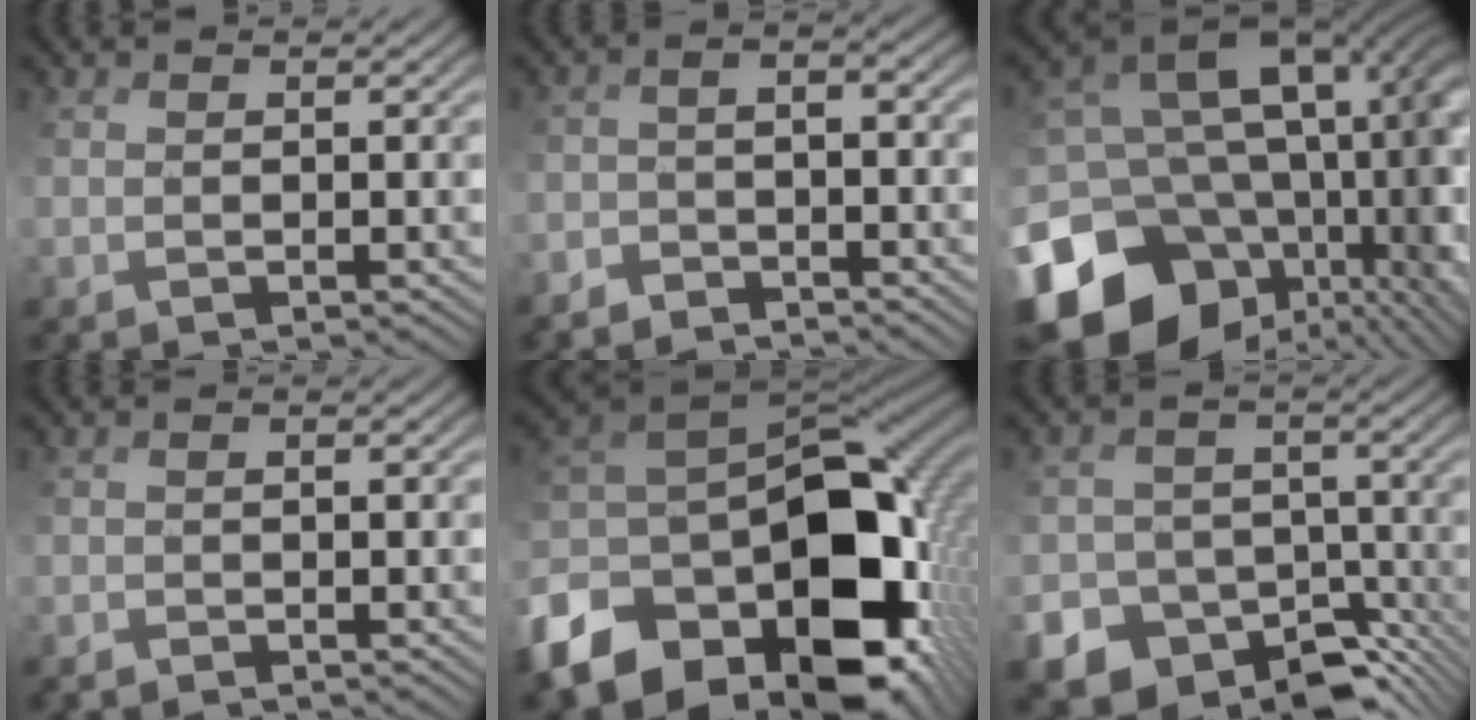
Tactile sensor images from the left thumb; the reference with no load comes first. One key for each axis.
{"total": 4.0, "fx": -3.7, "fy": 0.6, "fz": 1.2, "tx": -0.021, "ty": -0.003, "tz": -0.075}
{"total": 20.1, "fx": -4.1, "fy": 15.3, "fz": 12.4, "tx": -0.244, "ty": -0.026, "tz": -0.038}
{"total": 1.7, "fx": -1.6, "fy": 0.3, "fz": 0.5, "tx": -0.002, "ty": 0.000, "tz": -0.029}
{"total": 19.6, "fx": -6.6, "fy": 12.9, "fz": 13.2, "tx": -0.291, "ty": -0.042, "tz": -0.090}
{"total": 13.8, "fx": -9.4, "fy": 9.4, "fz": 3.8, "tx": -0.098, "ty": -0.047, "tz": -0.133}